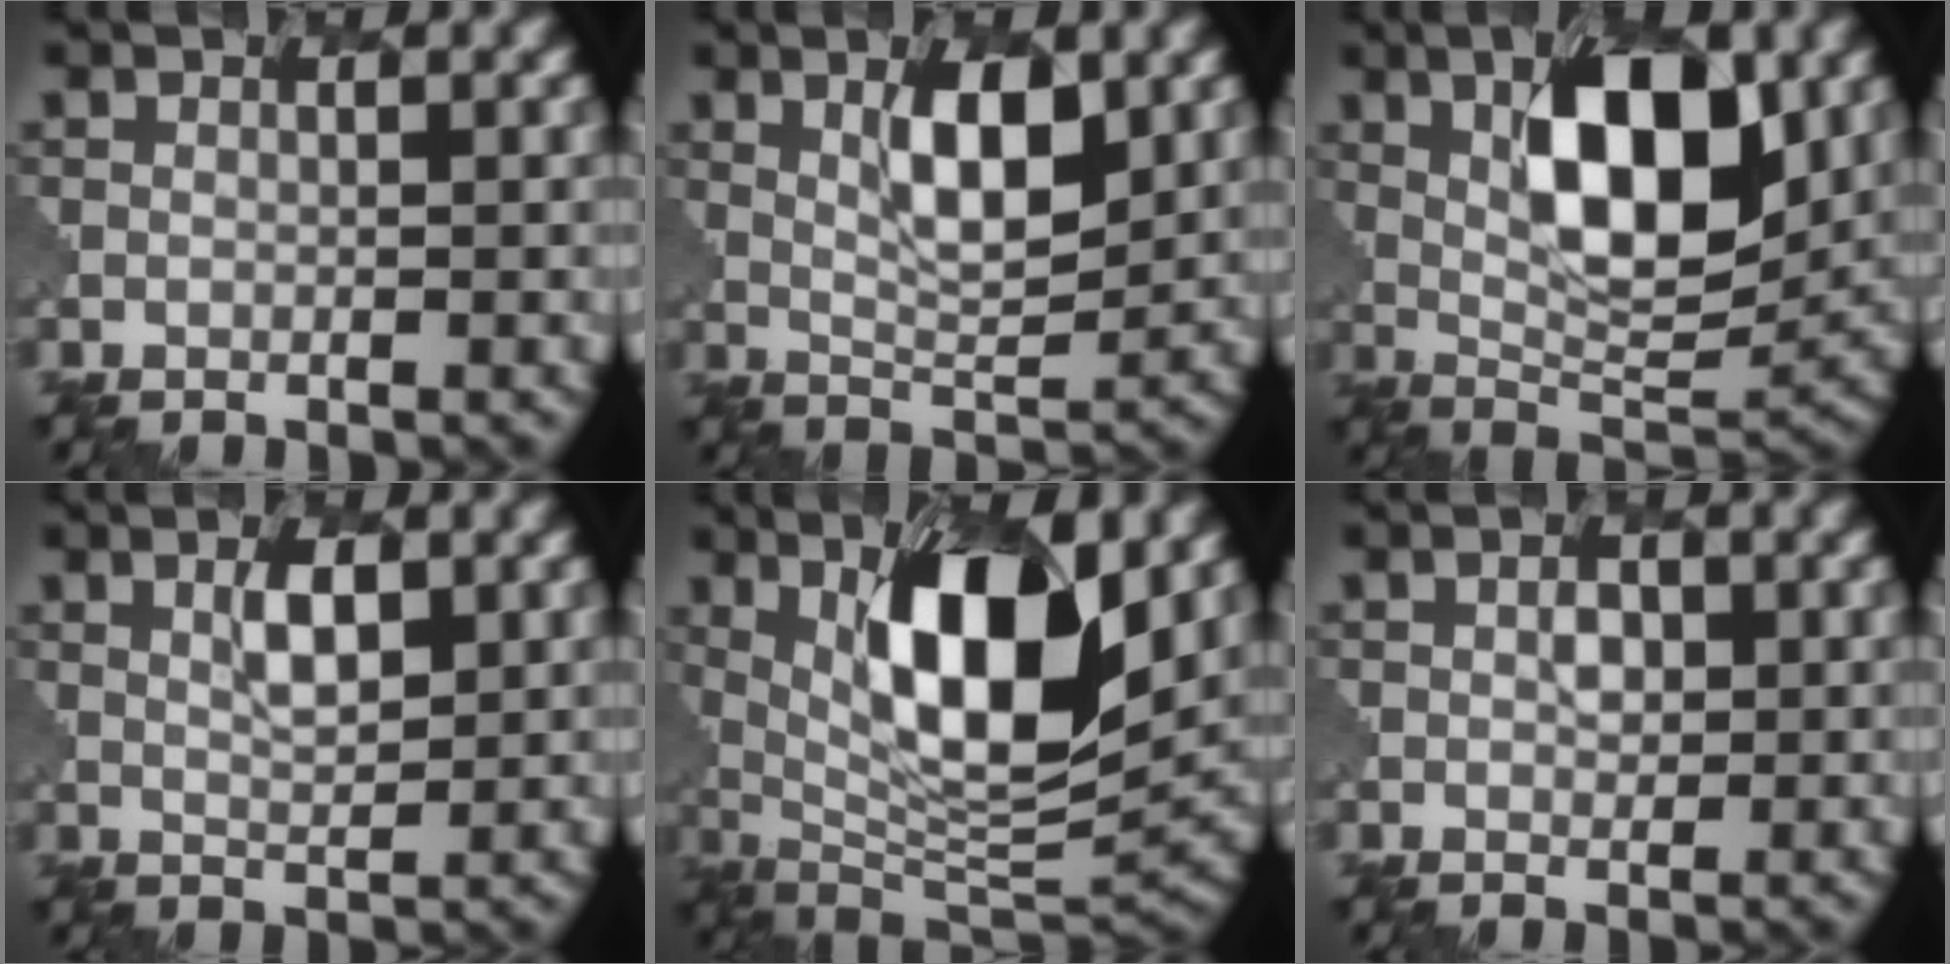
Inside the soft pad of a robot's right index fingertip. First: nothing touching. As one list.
[{"total": 5.1, "force": [2.0, 1.6, 4.3], "torque": [-0.078, -0.006, 0.039]}, {"total": 9.5, "force": [2.8, 3.8, 8.2], "torque": [-0.127, -0.001, 0.047]}, {"total": 2.6, "force": [1.3, 0.8, 2.1], "torque": [-0.039, -0.001, 0.024]}, {"total": 11.8, "force": [3.3, 3.9, 10.6], "torque": [-0.168, -0.009, 0.059]}, {"total": 1.5, "force": [0.4, 1.0, 0.9], "torque": [-0.012, -0.001, 0.007]}]